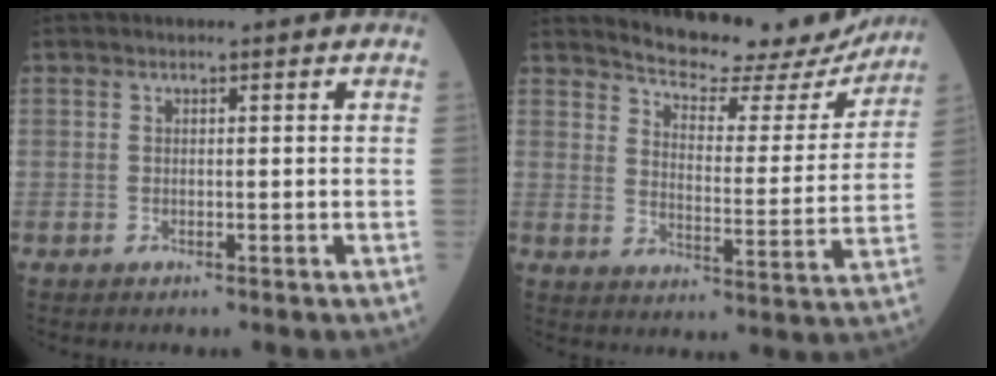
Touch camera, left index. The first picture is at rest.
{"total": 15.9, "force": [14.9, 3.5, 4.2], "torque": [-0.052, -0.027, 0.185]}